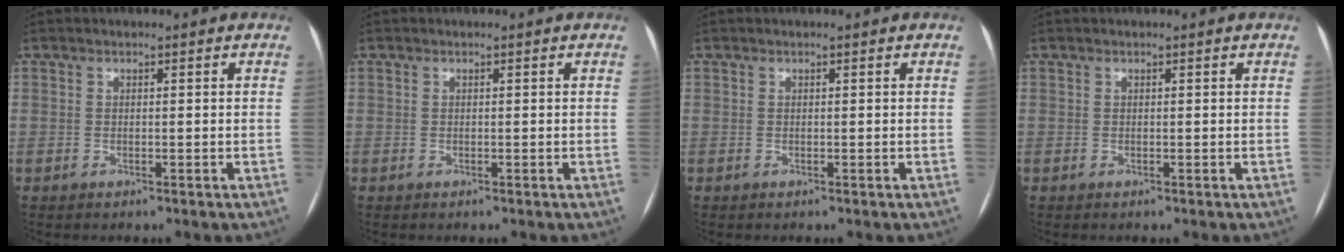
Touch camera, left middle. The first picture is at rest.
{"total": 0.0}
{"total": 0.0}
{"total": 0.0}